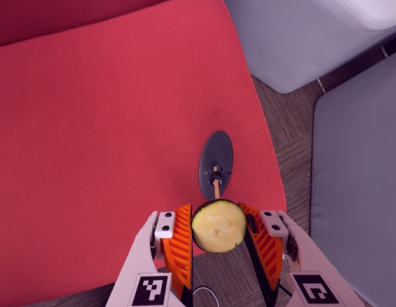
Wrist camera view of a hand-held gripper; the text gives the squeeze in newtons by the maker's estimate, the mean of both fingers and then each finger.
{"total": 8.5, "left": 8.7, "right": 8.3}